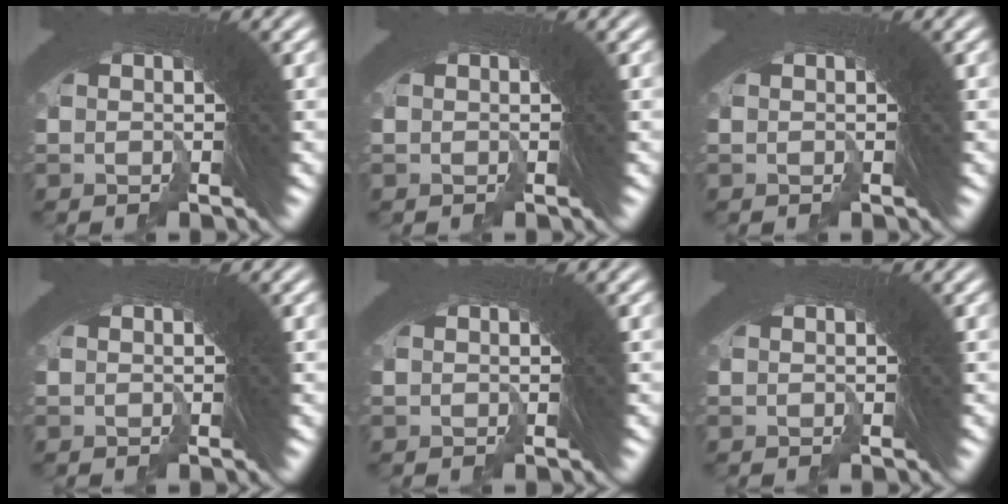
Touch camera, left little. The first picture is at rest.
{"total": 0.0}
{"total": 0.0}
{"total": 0.0}
{"total": 0.0}
{"total": 0.0}